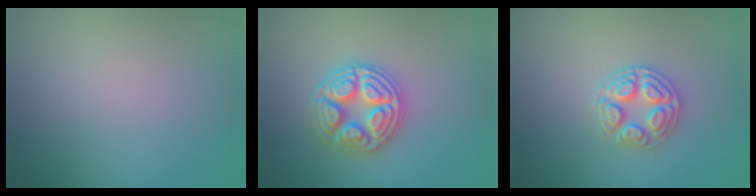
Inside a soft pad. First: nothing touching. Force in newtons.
{"total": 4.6, "press": 4.5, "slide": 0.6}
{"total": 2.8, "press": 2.7, "slide": 0.9}